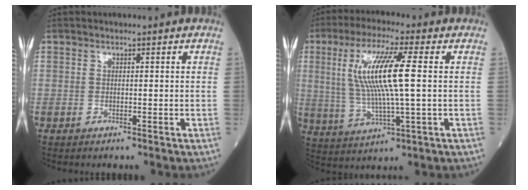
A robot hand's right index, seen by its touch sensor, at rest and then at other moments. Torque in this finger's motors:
{"motor_torque": [1.48, 0.66, 0.36, 0.21]}